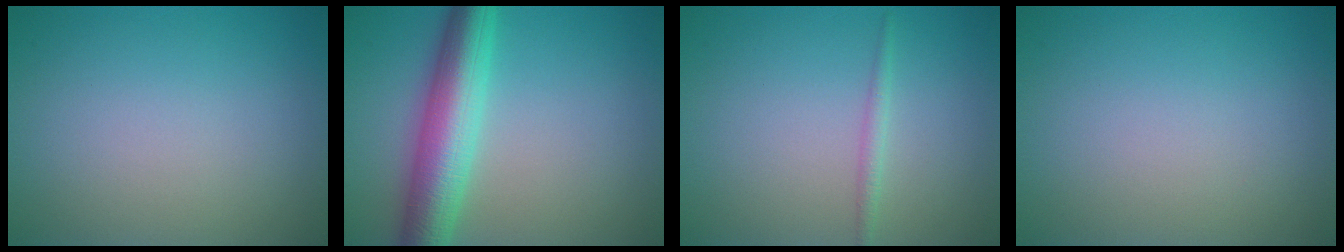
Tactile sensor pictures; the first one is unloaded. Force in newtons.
{"total": 7.1, "press": 7.1, "slide": 0.0}
{"total": 1.1, "press": 1.1, "slide": 0.1}
{"total": 0.0}